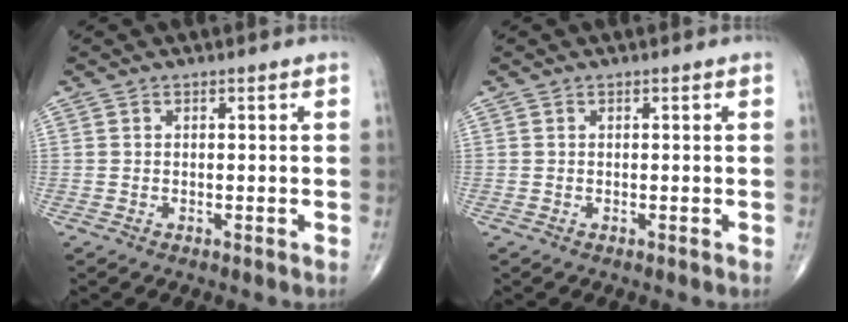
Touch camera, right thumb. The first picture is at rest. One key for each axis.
{"total": 0.0}